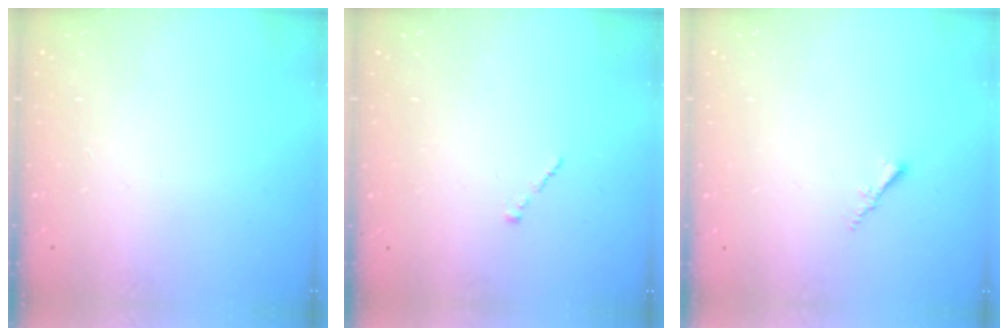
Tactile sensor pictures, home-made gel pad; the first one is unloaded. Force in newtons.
{"total": 0.0}
{"total": 1.5, "press": 1.5, "slide": 0.4}